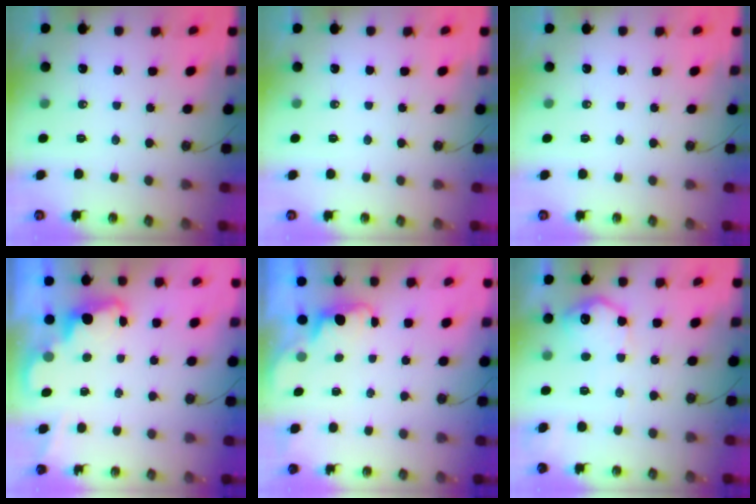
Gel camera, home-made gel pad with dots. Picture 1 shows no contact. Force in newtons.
{"total": 0.0}
{"total": 0.0}
{"total": 2.4, "press": 2.4, "slide": 0.5}
{"total": 0.8, "press": 0.3, "slide": 0.7}
{"total": 11.7, "press": 11.7, "slide": 0.2}